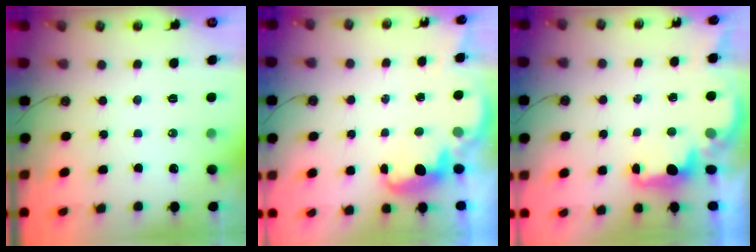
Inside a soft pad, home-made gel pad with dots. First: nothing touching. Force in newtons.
{"total": 2.9, "press": 2.9, "slide": 0.6}
{"total": 1.6, "press": 1.5, "slide": 0.5}